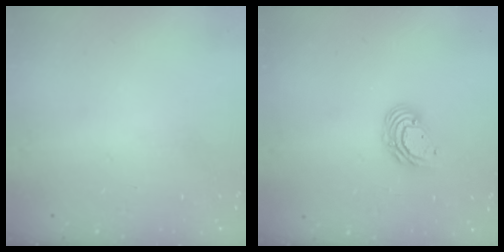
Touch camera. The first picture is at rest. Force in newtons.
{"total": 7.0, "press": 7.0, "slide": 0.8}